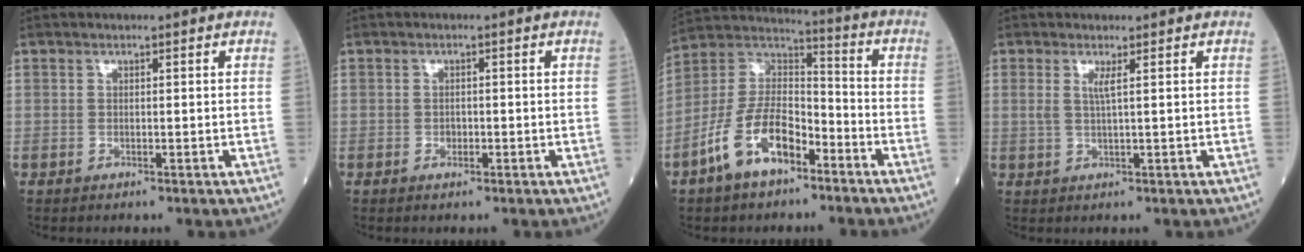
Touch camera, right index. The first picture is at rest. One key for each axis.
{"total": 1.1, "fx": -0.6, "fy": 0.7, "fz": 0.6, "tx": -0.006, "ty": 0.002, "tz": -0.007}
{"total": 12.6, "fx": -7.0, "fy": 5.8, "fz": 8.6, "tx": -0.187, "ty": 0.017, "tz": -0.134}
{"total": 1.8, "fx": 0.6, "fy": -0.2, "fz": 1.7, "tx": -0.038, "ty": 0.000, "tz": 0.013}